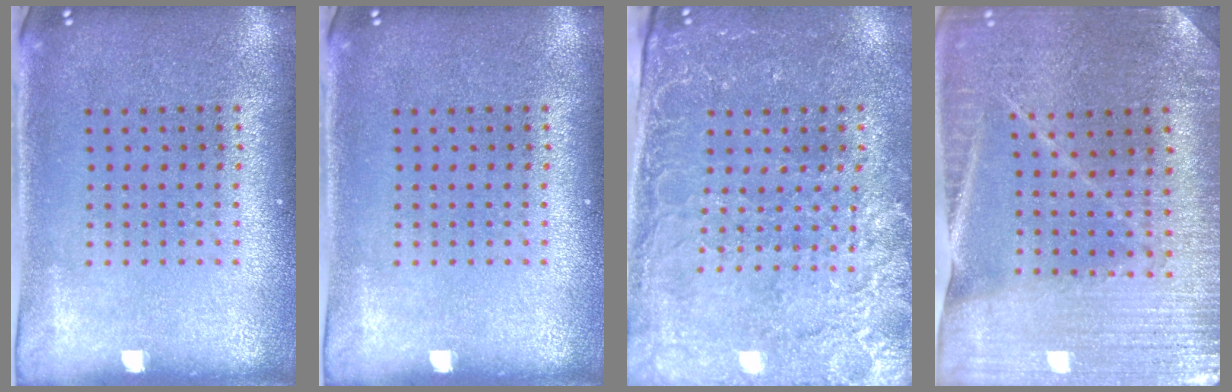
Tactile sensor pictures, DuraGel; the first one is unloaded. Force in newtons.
{"total": 0.0}
{"total": 3.1, "press": 2.9, "slide": 1.0}
{"total": 2.0, "press": 2.0, "slide": 0.1}